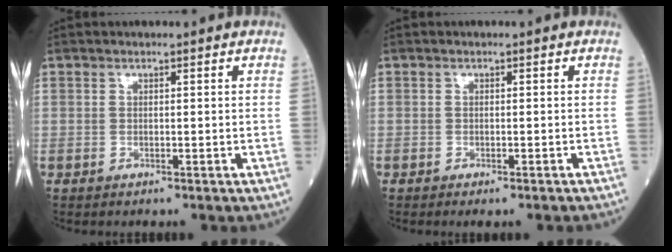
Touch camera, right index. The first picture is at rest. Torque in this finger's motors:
{"motor_torque": [-1.13, -0.54, -0.34, -0.20]}